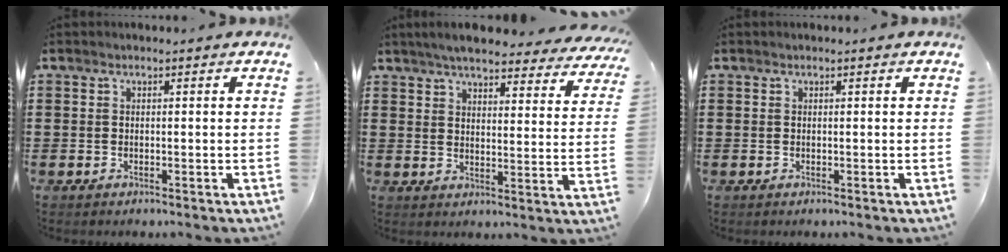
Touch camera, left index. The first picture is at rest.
{"total": 5.7, "force": [5.2, 0.2, 2.3], "torque": [-0.064, -0.025, 0.091]}
{"total": 0.0}